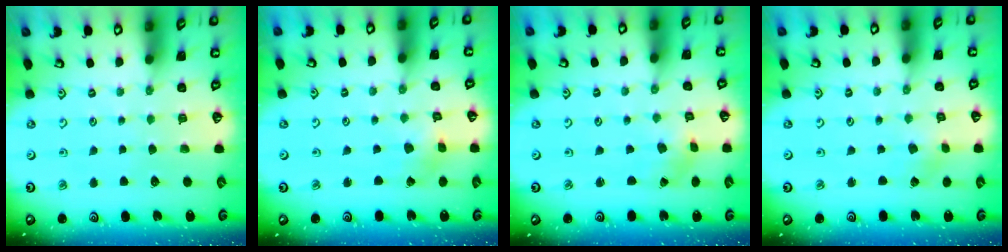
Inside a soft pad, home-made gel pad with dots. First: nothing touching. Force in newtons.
{"total": 1.6, "press": 1.6, "slide": 0.0}
{"total": 2.7, "press": 2.3, "slide": 1.3}
{"total": 0.6, "press": 0.6, "slide": 0.2}